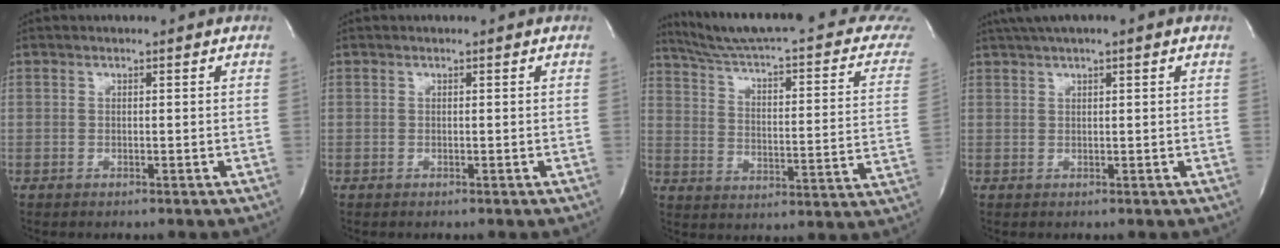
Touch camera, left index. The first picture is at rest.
{"total": 0.0}
{"total": 23.8, "force": [20.9, 1.6, 11.4], "torque": [-0.165, -0.047, 0.266]}
{"total": 5.8, "force": [4.0, 0.5, 4.2], "torque": [-0.071, 0.035, 0.063]}